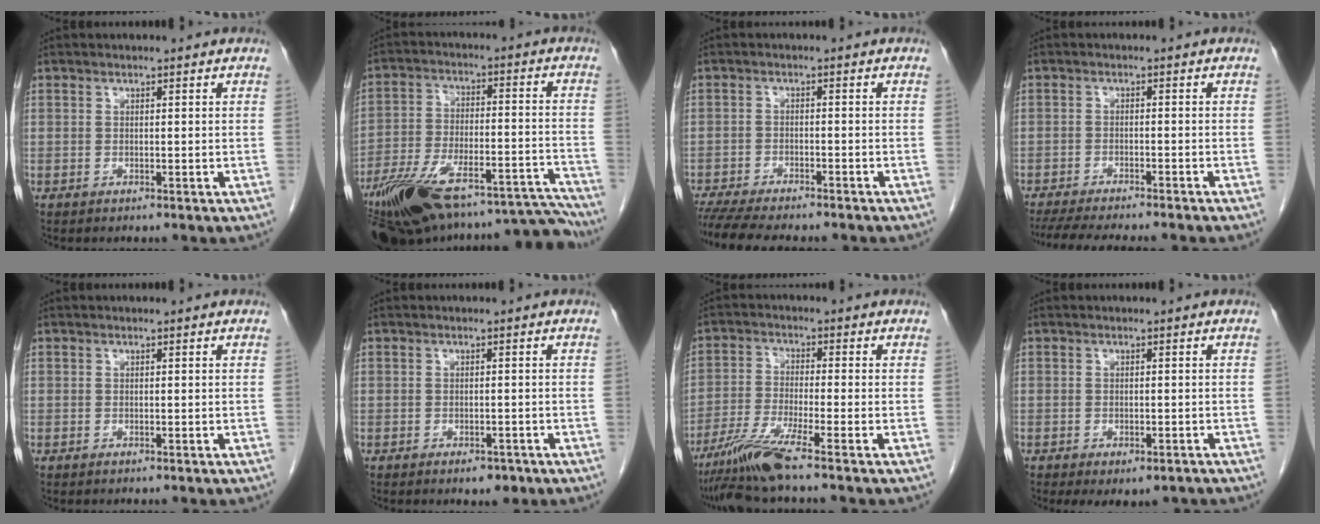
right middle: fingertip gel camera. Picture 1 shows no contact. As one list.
[{"total": 26.8, "force": [-23.1, 4.7, 12.7], "torque": [-0.173, 0.013, -0.344]}, {"total": 12.4, "force": [-10.8, 2.2, 5.7], "torque": [-0.087, -0.012, -0.157]}, {"total": 12.0, "force": [-10.5, 0.8, 5.7], "torque": [-0.075, -0.015, -0.152]}, {"total": 0.0}, {"total": 2.2, "force": [-1.4, 1.1, 1.4], "torque": [-0.016, 0.001, -0.013]}, {"total": 7.5, "force": [-5.7, -1.5, 4.6], "torque": [-0.095, -0.031, -0.112]}, {"total": 4.6, "force": [-3.2, 2.2, 2.5], "torque": [-0.026, -0.004, -0.042]}]